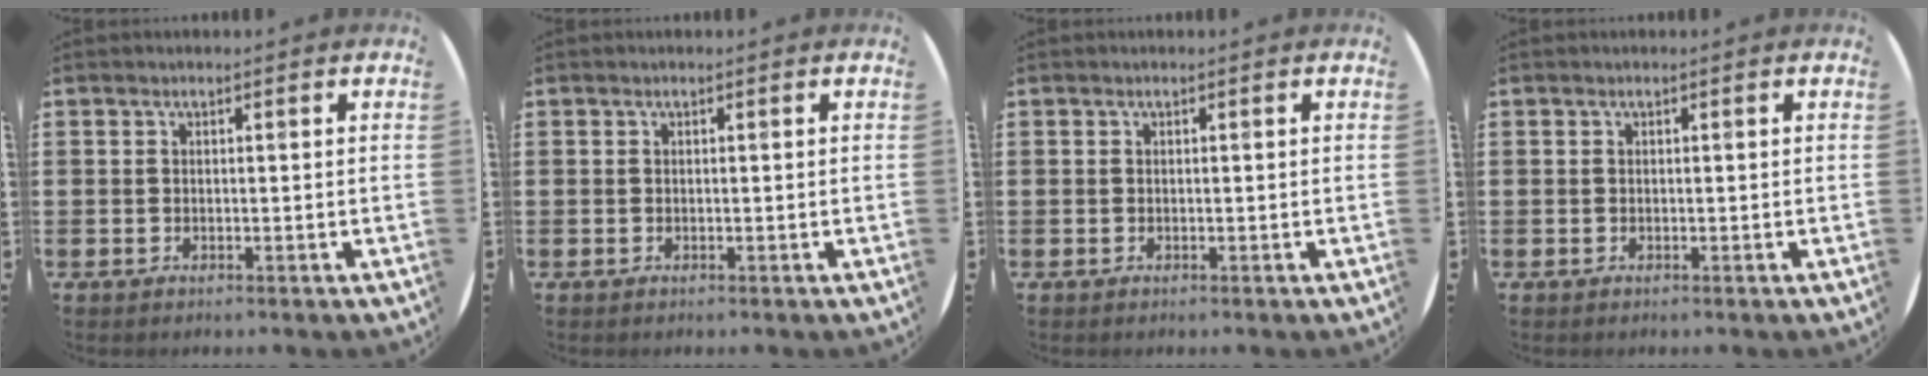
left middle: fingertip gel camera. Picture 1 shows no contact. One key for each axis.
{"total": 0.0}
{"total": 0.0}
{"total": 0.0}